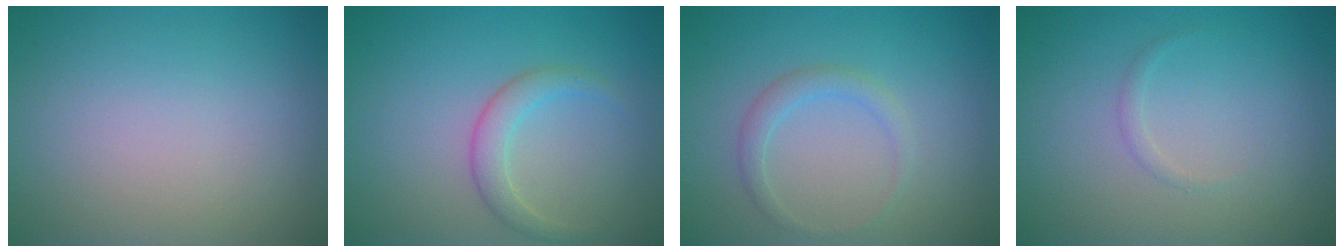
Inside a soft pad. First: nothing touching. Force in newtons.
{"total": 2.2, "press": 2.1, "slide": 0.1}
{"total": 1.6, "press": 1.6, "slide": 0.1}
{"total": 0.6, "press": 0.6, "slide": 0.1}